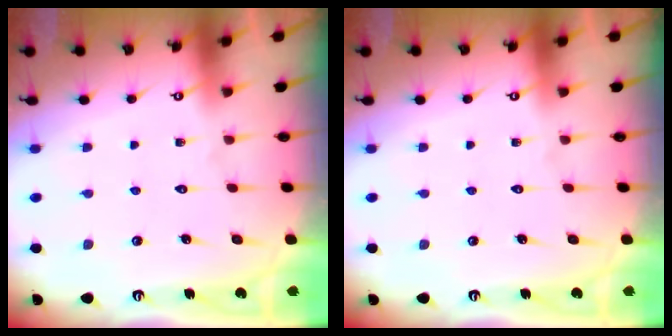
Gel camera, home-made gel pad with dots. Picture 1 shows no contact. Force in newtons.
{"total": 0.0}